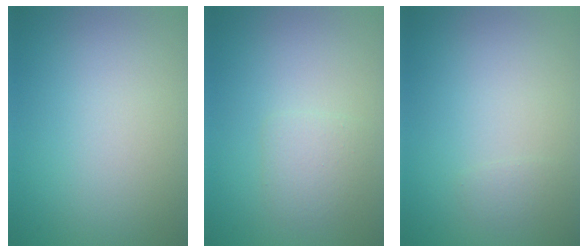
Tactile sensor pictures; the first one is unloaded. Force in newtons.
{"total": 1.9, "press": 1.9, "slide": 0.1}
{"total": 0.7, "press": 0.7, "slide": 0.0}